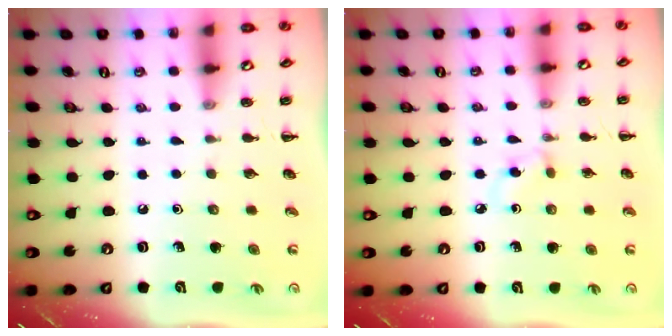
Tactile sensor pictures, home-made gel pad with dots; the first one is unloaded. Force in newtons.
{"total": 3.2, "press": 3.0, "slide": 1.2}